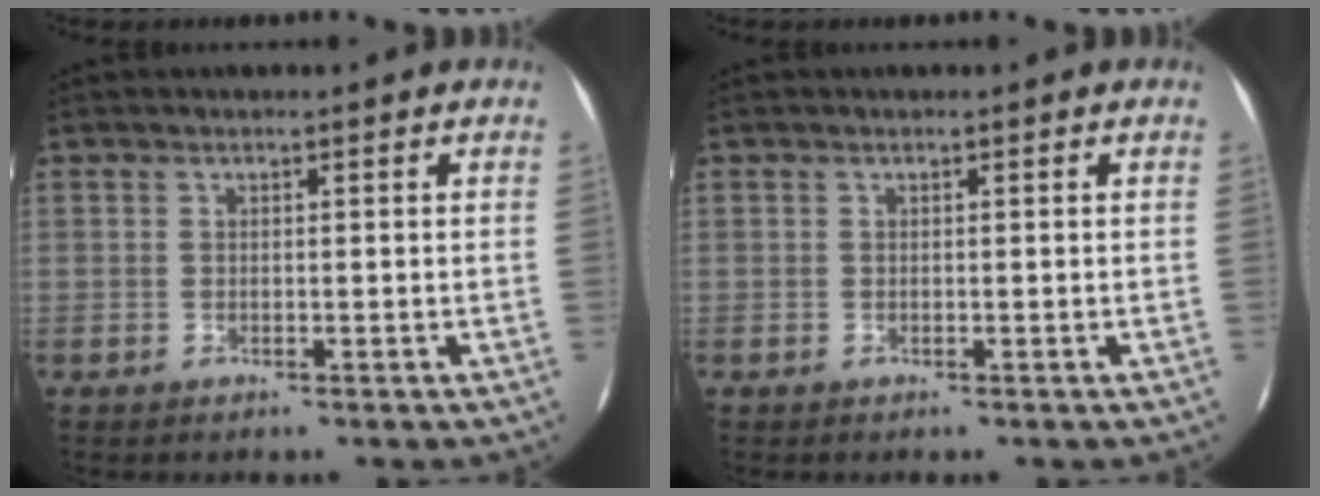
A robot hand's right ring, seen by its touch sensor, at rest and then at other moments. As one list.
[{"total": 0.0}]